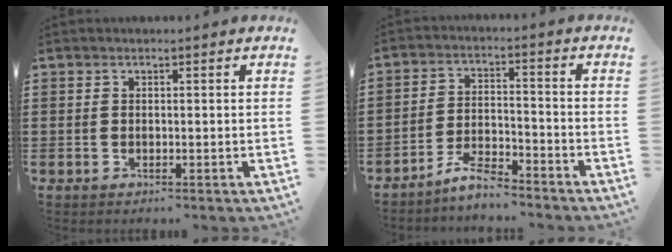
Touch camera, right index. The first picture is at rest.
{"total": 5.2, "force": [-4.9, 0.6, 1.7], "torque": [-0.044, 0.005, -0.099]}